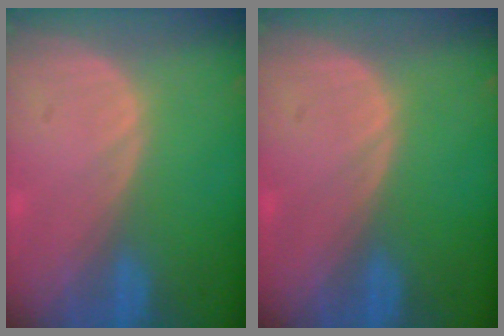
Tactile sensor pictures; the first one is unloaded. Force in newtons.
{"total": 0.0}